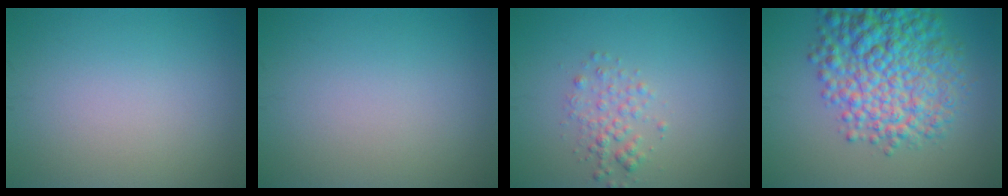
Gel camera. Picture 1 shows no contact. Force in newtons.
{"total": 0.0}
{"total": 2.0, "press": 2.0, "slide": 0.1}
{"total": 9.6, "press": 9.5, "slide": 0.3}